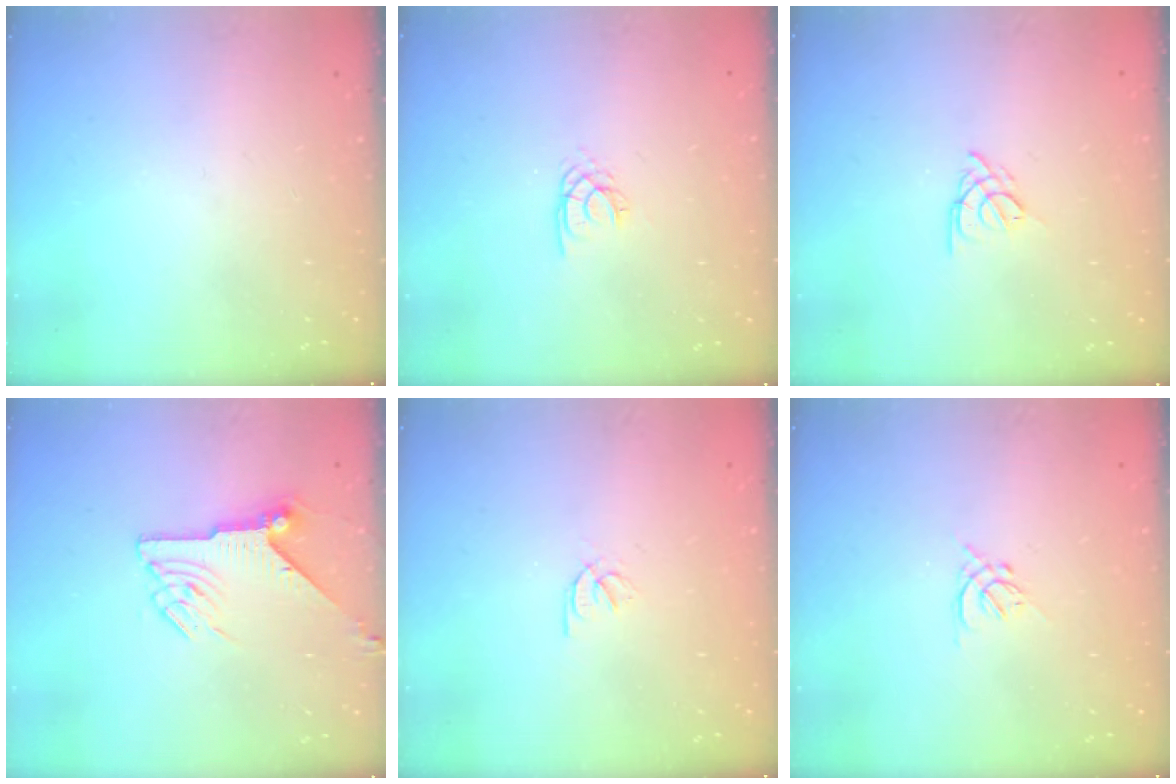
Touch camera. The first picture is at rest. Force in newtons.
{"total": 2.0, "press": 1.9, "slide": 0.4}
{"total": 3.7, "press": 3.6, "slide": 0.8}
{"total": 7.8, "press": 7.8, "slide": 0.2}
{"total": 2.2, "press": 2.2, "slide": 0.2}
{"total": 1.3, "press": 1.2, "slide": 0.5}